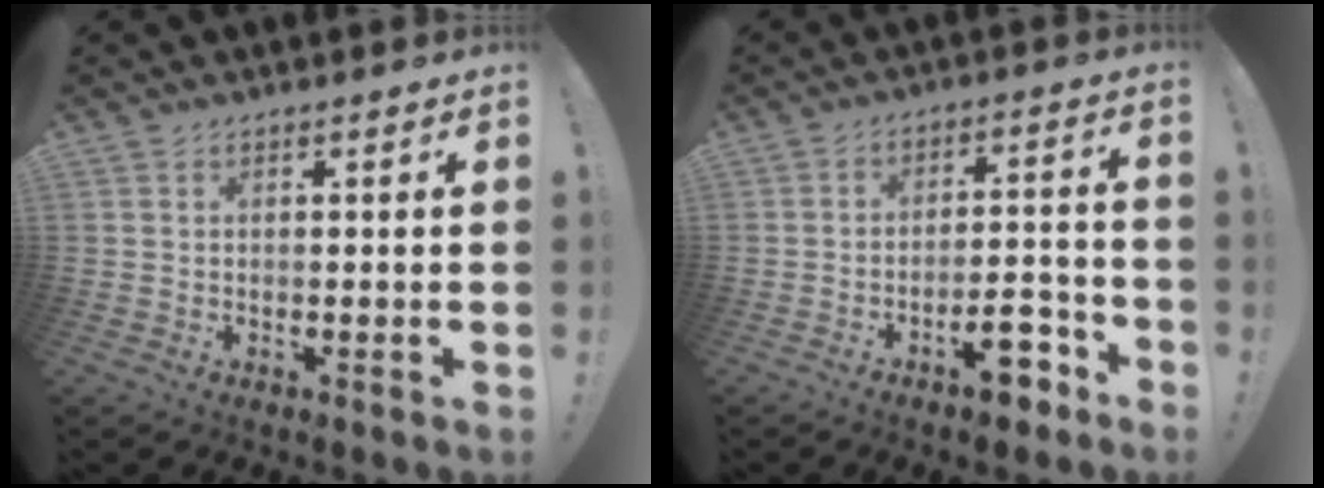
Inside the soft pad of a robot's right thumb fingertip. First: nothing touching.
{"total": 9.8, "force": [-6.4, 3.9, 6.2], "torque": [-0.071, 0.053, -0.107]}